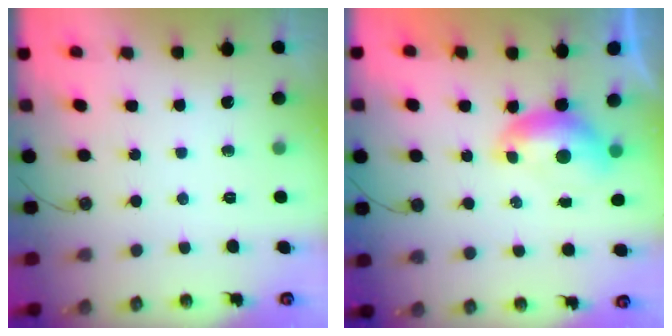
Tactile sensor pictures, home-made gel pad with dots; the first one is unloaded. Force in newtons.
{"total": 0.9, "press": 0.7, "slide": 0.6}